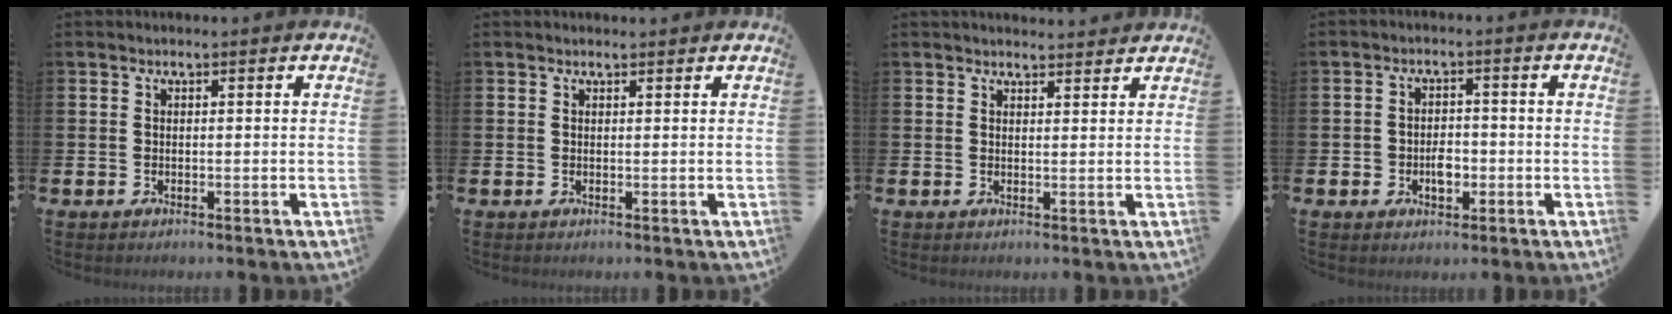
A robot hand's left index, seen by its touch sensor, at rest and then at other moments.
{"total": 0.6, "force": [0.6, 0.2, 0.1], "torque": [0.006, -0.002, 0.008]}
{"total": 2.1, "force": [2.1, 0.4, 0.0], "torque": [0.005, -0.013, 0.037]}
{"total": 3.0, "force": [-1.0, 2.2, 1.8], "torque": [-0.028, 0.002, -0.024]}